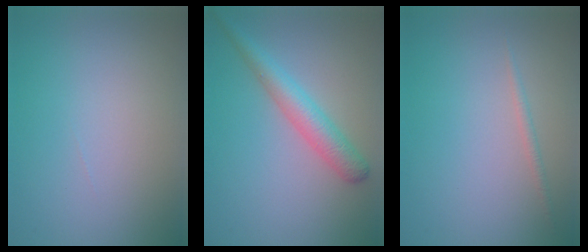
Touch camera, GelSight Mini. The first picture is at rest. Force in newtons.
{"total": 3.5, "press": 3.5, "slide": 0.0}
{"total": 0.7, "press": 0.7, "slide": 0.1}